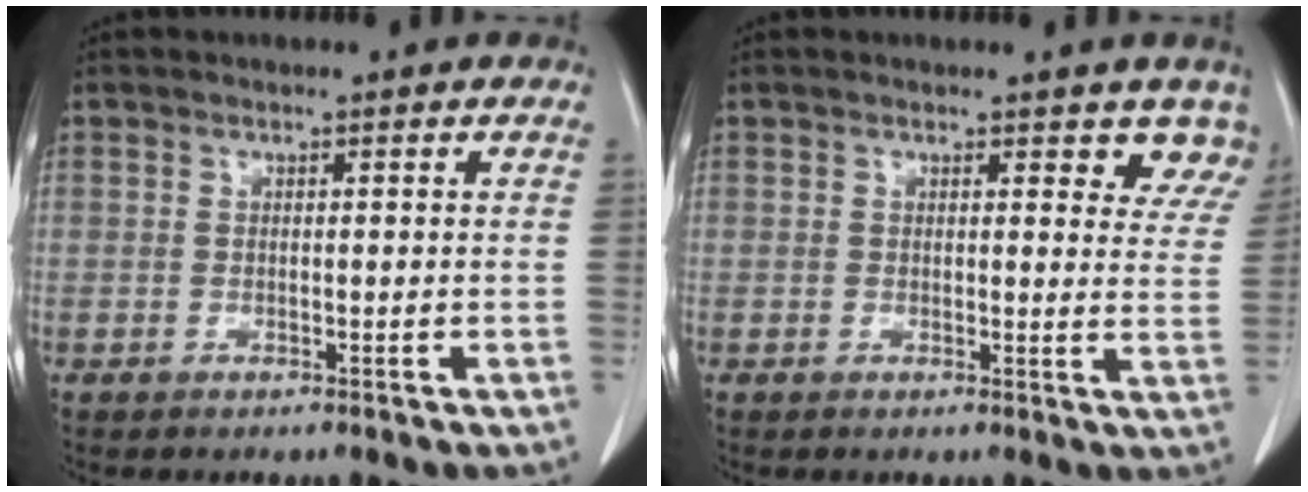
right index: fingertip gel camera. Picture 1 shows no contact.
{"total": 4.8, "force": [4.2, 2.0, 1.2], "torque": [0.010, -0.016, 0.029]}